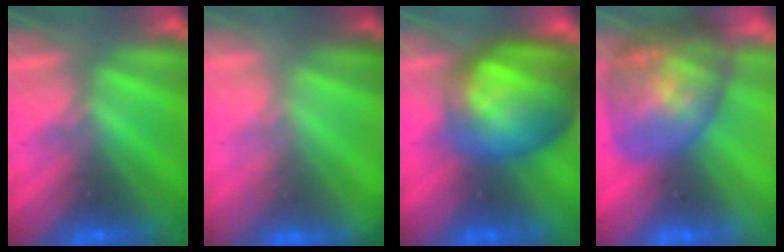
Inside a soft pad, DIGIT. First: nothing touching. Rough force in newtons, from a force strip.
{"total": 3.2}
{"total": 7.1}
{"total": 9.5}